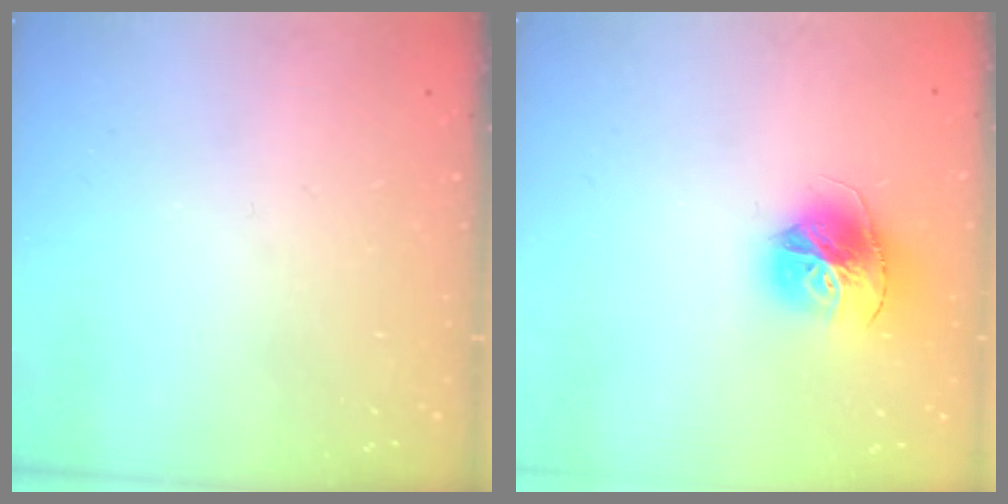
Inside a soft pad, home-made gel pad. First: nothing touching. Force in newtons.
{"total": 15.6, "press": 15.5, "slide": 1.6}